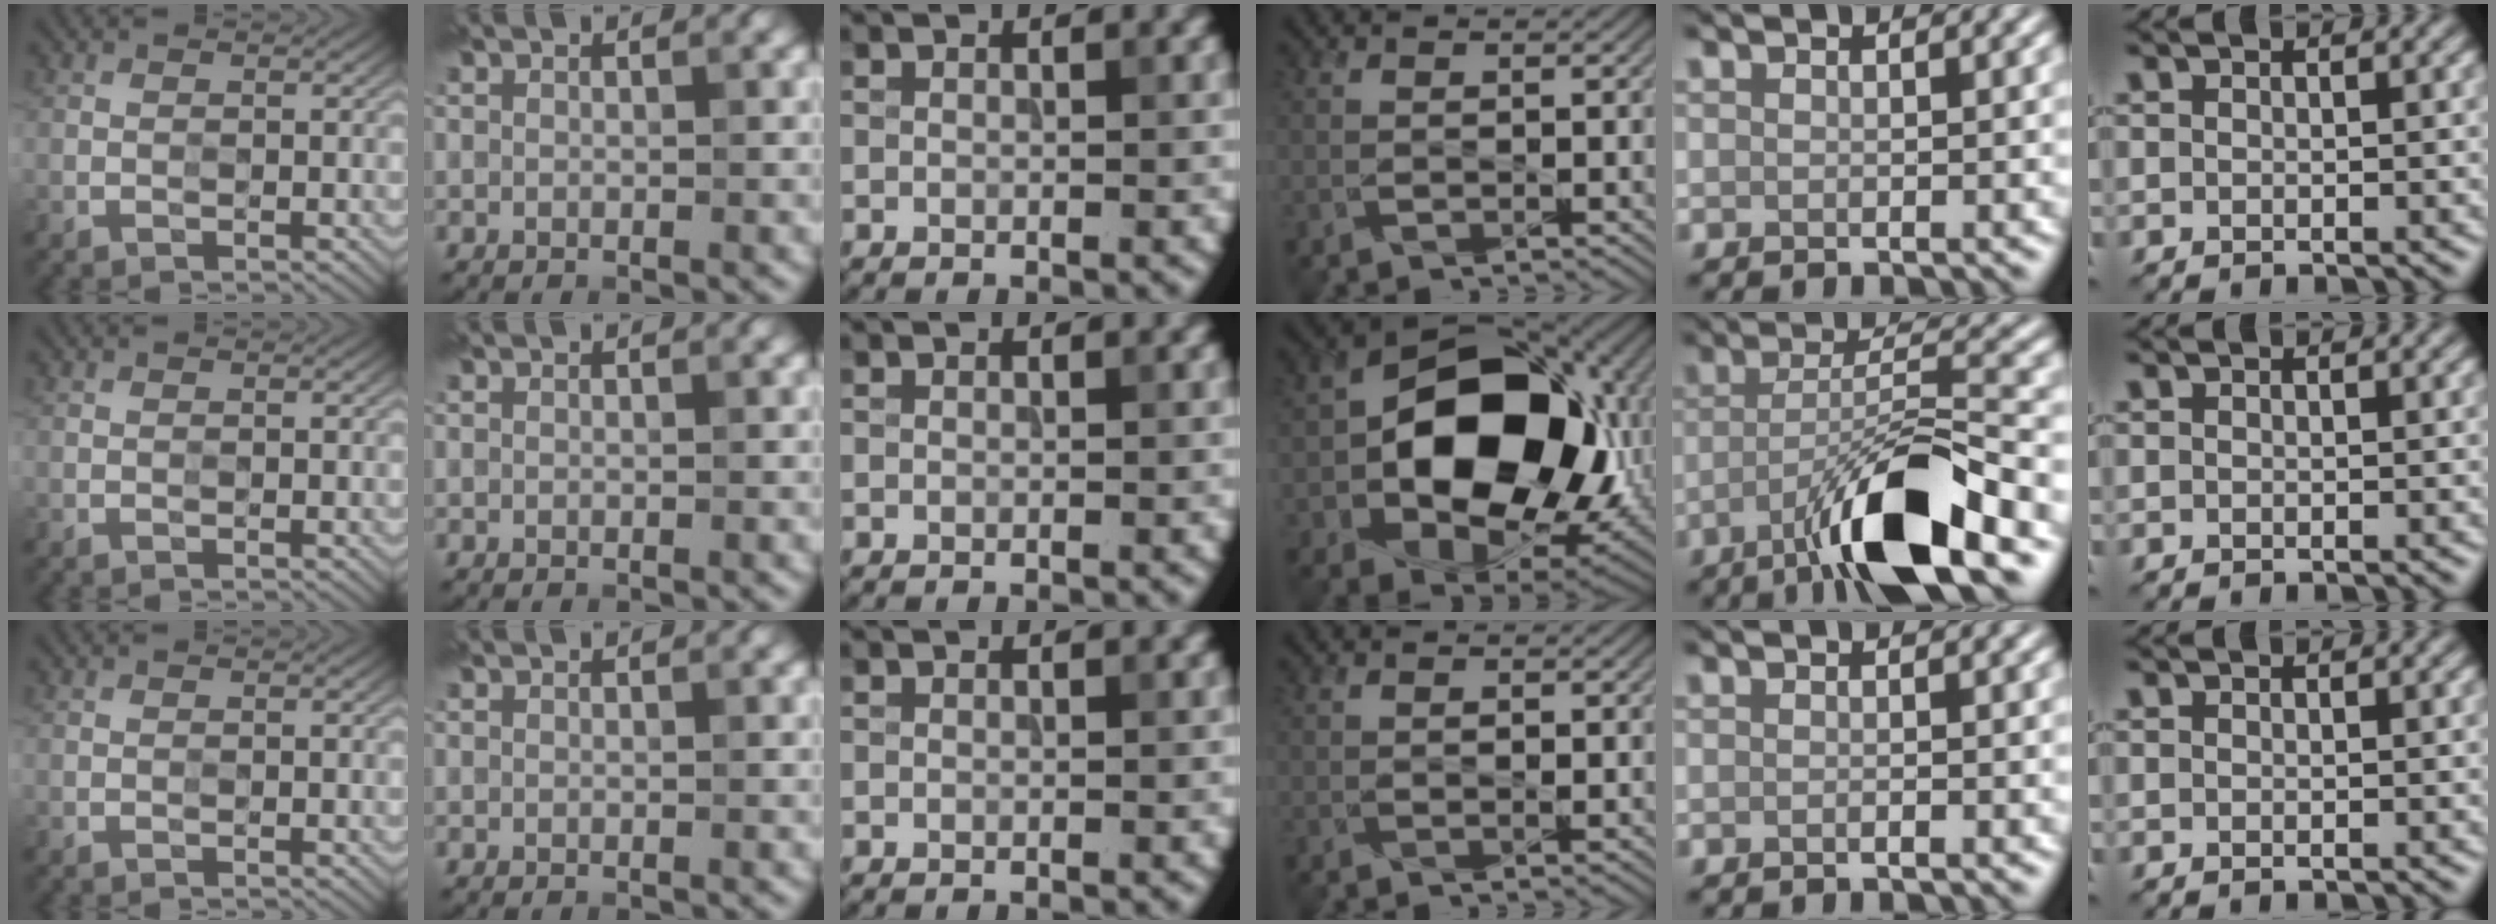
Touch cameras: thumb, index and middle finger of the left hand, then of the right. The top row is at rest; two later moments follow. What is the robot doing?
{"motion": "press", "object": "stopwatch"}